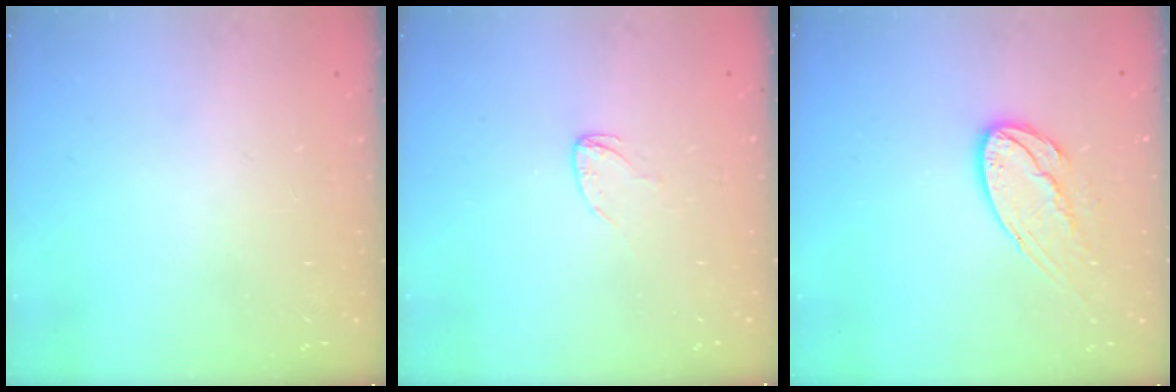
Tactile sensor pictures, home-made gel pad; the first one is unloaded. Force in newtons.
{"total": 3.3, "press": 3.3, "slide": 0.3}
{"total": 12.3, "press": 12.2, "slide": 1.0}